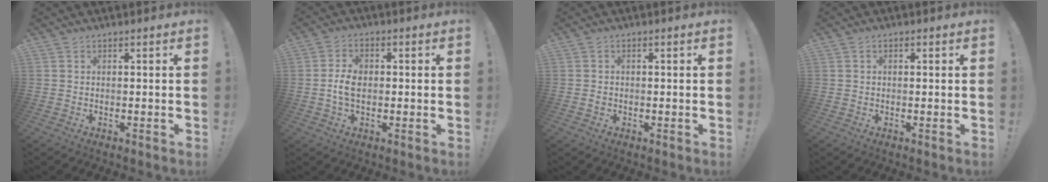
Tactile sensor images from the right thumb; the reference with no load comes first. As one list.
[{"total": 6.1, "force": [-0.6, 4.0, 4.6], "torque": [-0.080, 0.008, -0.011]}, {"total": 1.0, "force": [-0.4, 0.8, 0.5], "torque": [-0.008, 0.003, -0.007]}, {"total": 0.7, "force": [-0.1, 0.5, 0.5], "torque": [-0.013, 0.005, -0.002]}]